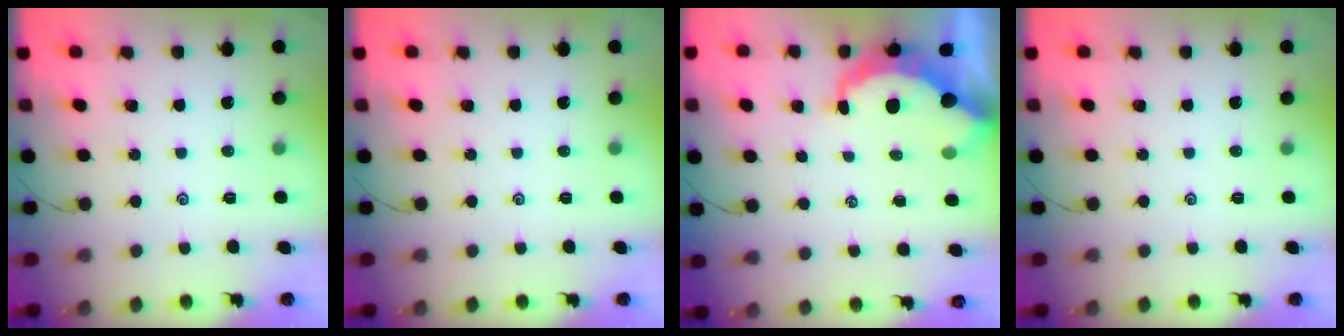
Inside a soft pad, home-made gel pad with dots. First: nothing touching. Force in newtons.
{"total": 0.0}
{"total": 7.7, "press": 7.6, "slide": 0.8}
{"total": 0.0}